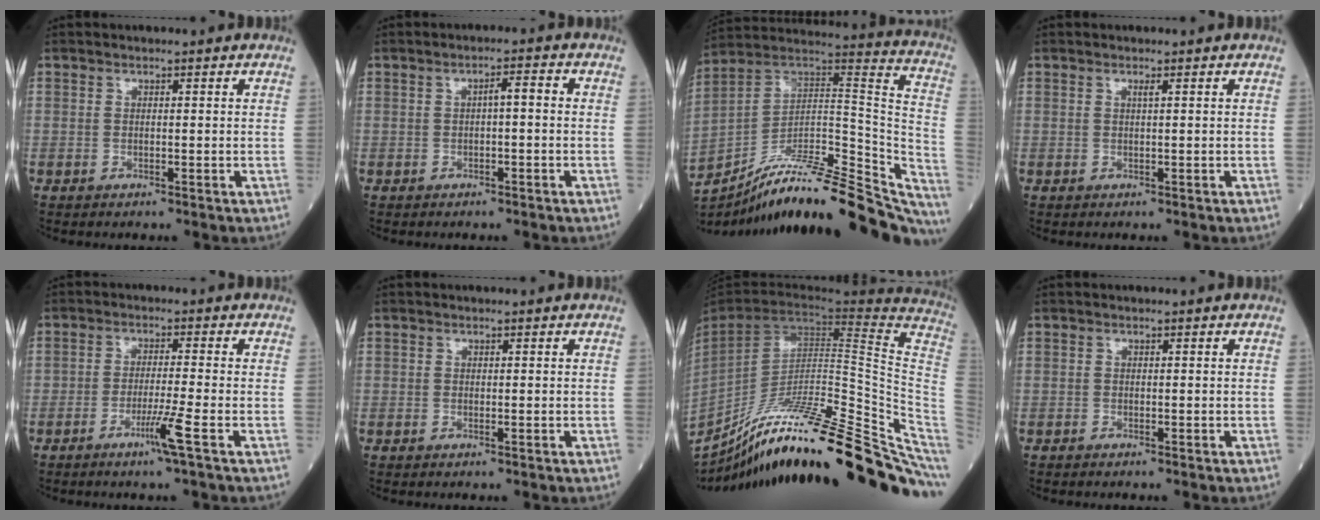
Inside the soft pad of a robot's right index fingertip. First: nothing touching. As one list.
[{"total": 2.5, "force": [0.0, 0.5, 2.4], "torque": [-0.036, 0.012, 0.000]}, {"total": 32.7, "force": [-27.9, 5.8, 16.1], "torque": [-0.177, 0.005, -0.403]}, {"total": 0.6, "force": [0.2, -0.1, 0.5], "torque": [-0.011, 0.000, 0.005]}, {"total": 4.6, "force": [-2.4, -1.0, 3.8], "torque": [-0.072, -0.010, -0.049]}, {"total": 0.0}, {"total": 37.3, "force": [-28.1, 3.6, 24.2], "torque": [-0.262, -0.039, -0.409]}, {"total": 0.0}]